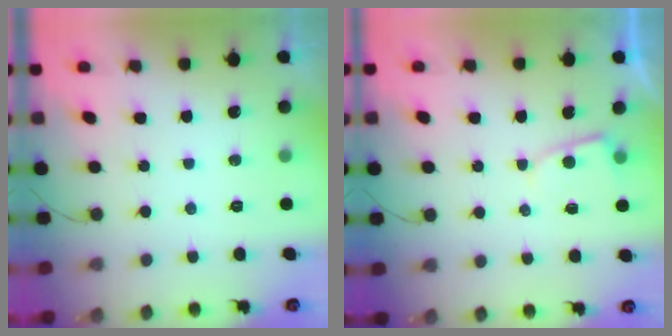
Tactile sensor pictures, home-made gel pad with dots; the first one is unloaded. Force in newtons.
{"total": 3.2, "press": 3.2, "slide": 0.3}